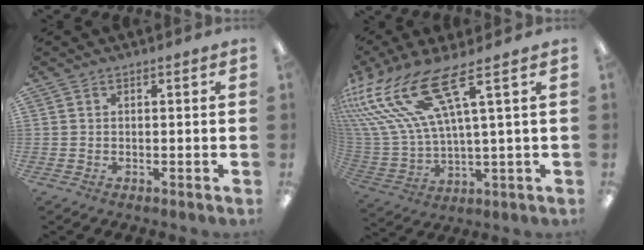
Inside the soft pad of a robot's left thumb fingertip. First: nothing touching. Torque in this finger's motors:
{"motor_torque": [0.46, 0.61, 1.28, -1.49, 0.75]}